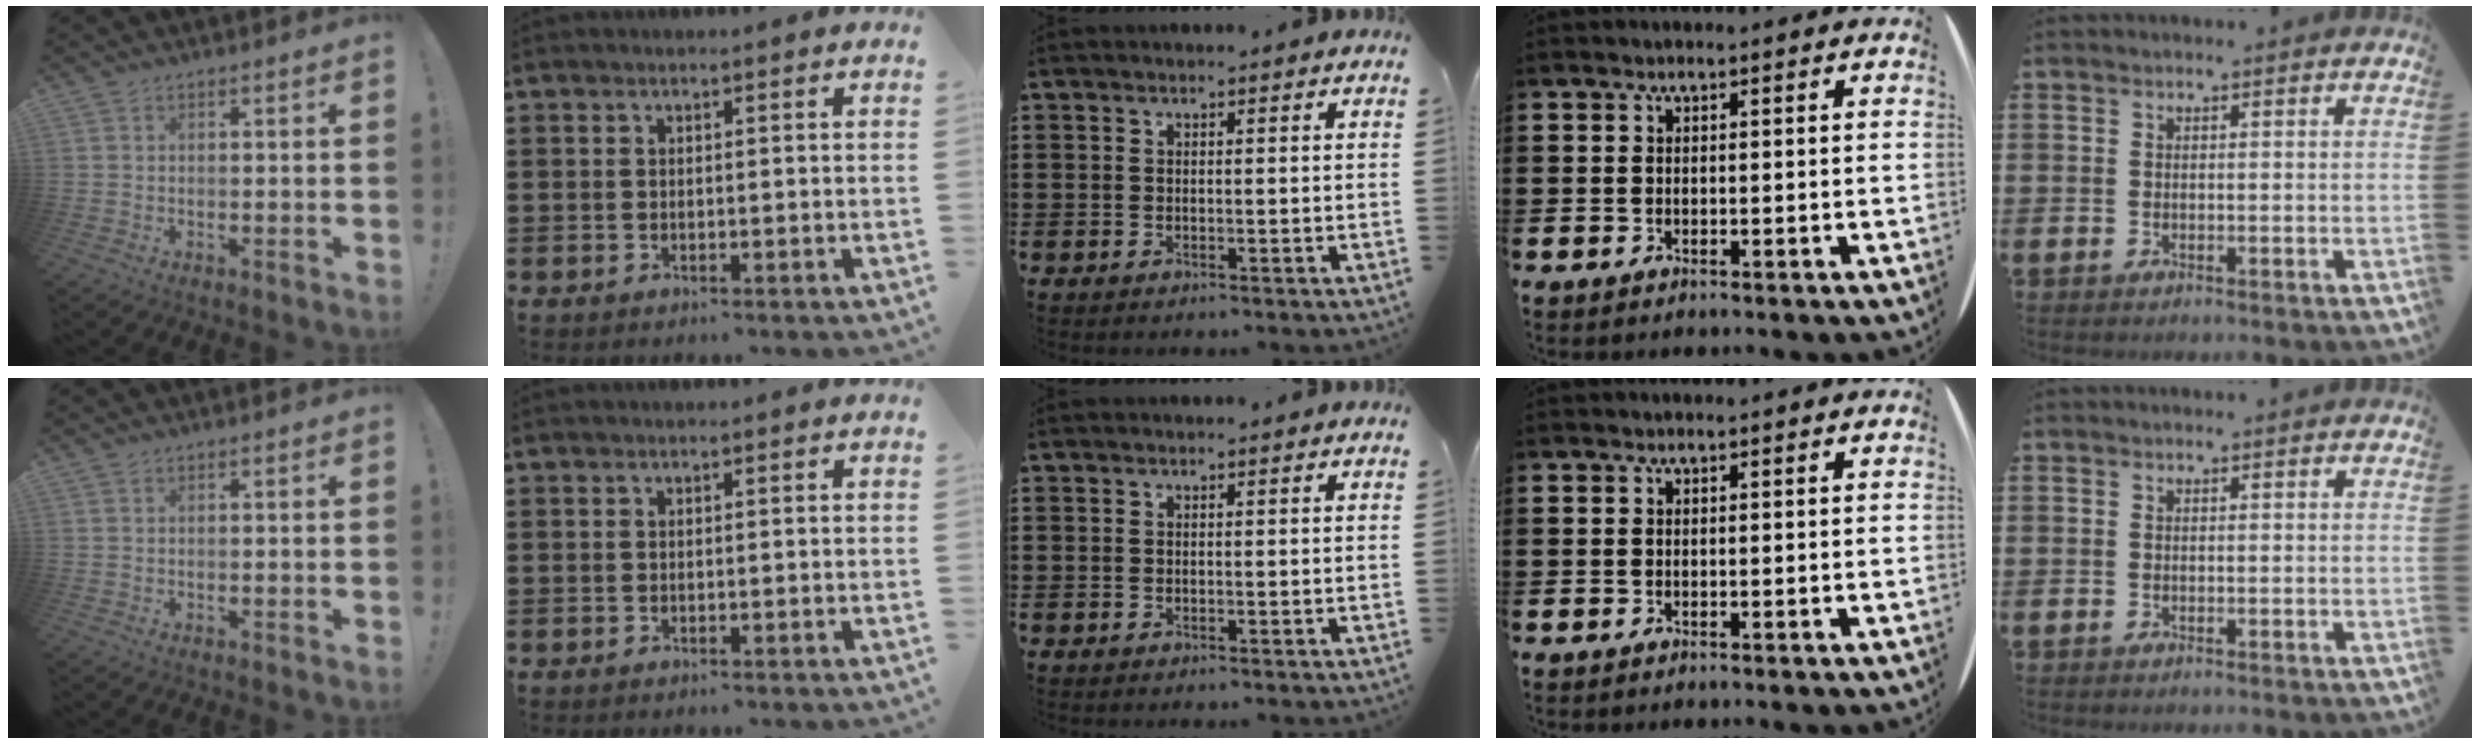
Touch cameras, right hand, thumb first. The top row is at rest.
{}